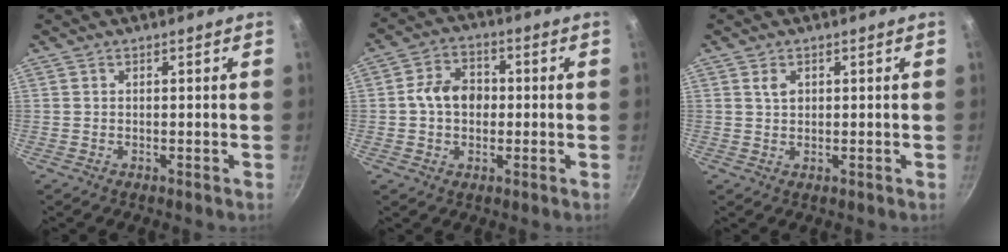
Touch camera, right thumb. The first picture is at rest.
{"total": 8.0, "force": [-0.2, 6.2, 5.2], "torque": [-0.065, 0.017, -0.014]}
{"total": 2.1, "force": [0.7, 1.4, 1.4], "torque": [-0.019, -0.003, 0.012]}